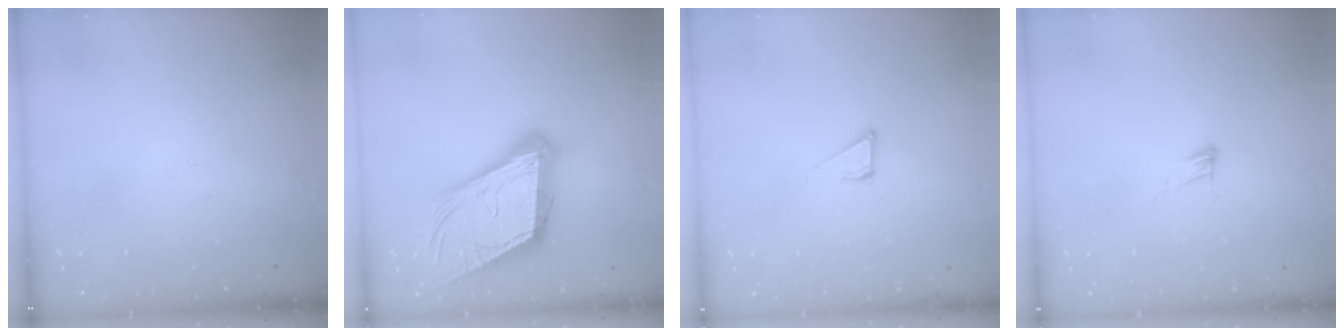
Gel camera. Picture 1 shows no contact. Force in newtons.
{"total": 24.2, "press": 23.8, "slide": 4.4}
{"total": 3.5, "press": 3.5, "slide": 0.2}
{"total": 4.0, "press": 4.0, "slide": 0.3}